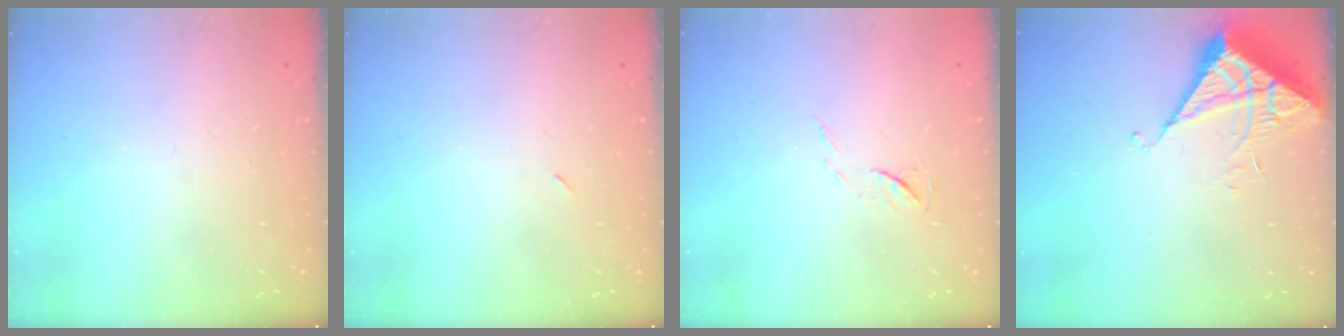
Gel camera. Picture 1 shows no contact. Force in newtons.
{"total": 2.3, "press": 2.0, "slide": 1.2}
{"total": 4.6, "press": 4.6, "slide": 0.6}
{"total": 6.3, "press": 6.3, "slide": 0.2}